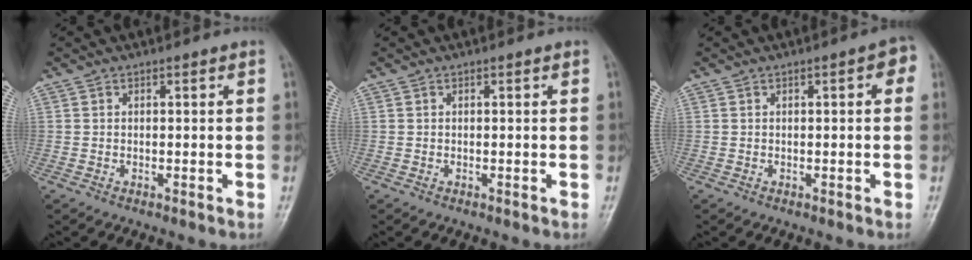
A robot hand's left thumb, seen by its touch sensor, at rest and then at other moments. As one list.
[{"total": 0.0}, {"total": 3.0, "force": [0.8, 1.1, 2.7], "torque": [-0.028, 0.004, 0.003]}]